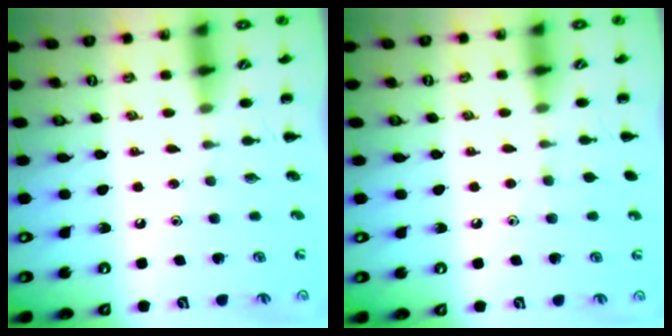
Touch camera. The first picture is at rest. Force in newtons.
{"total": 3.7, "press": 3.3, "slide": 1.7}